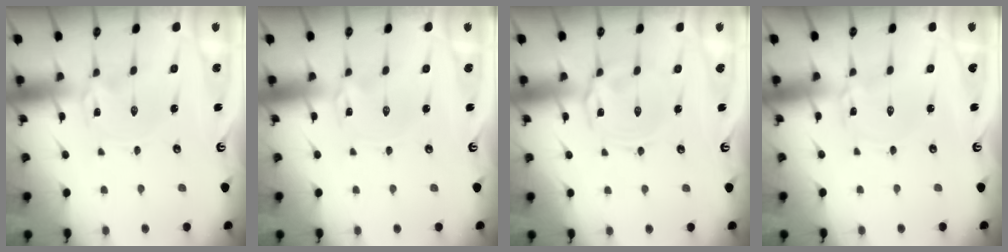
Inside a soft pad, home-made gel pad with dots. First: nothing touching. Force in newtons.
{"total": 0.8, "press": 0.8, "slide": 0.1}
{"total": 2.2, "press": 2.2, "slide": 0.6}
{"total": 1.9, "press": 1.8, "slide": 0.3}